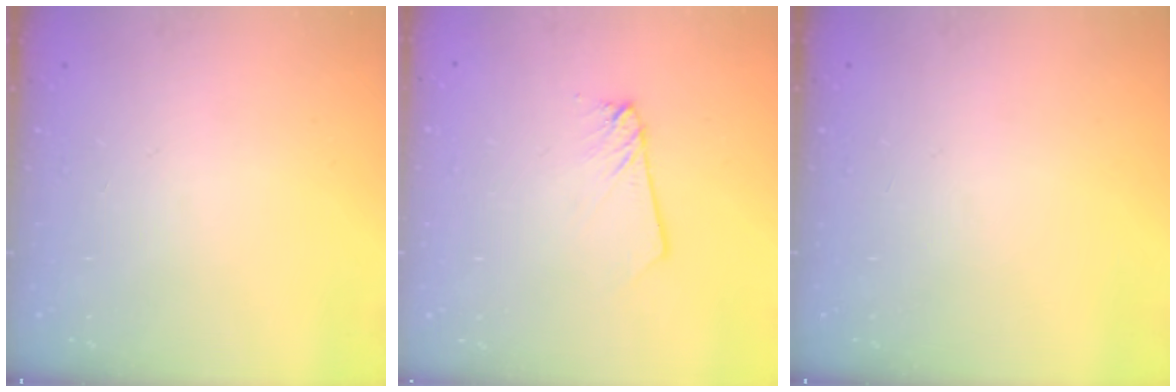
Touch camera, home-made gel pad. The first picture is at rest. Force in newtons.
{"total": 1.7, "press": 1.7, "slide": 0.1}
{"total": 0.0}